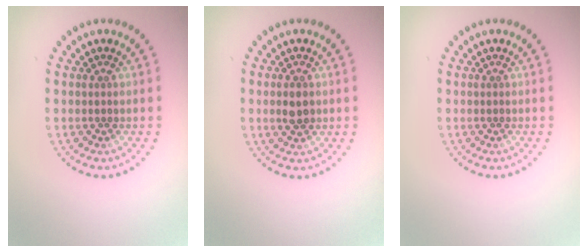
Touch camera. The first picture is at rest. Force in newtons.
{"total": 2.0, "press": 2.0, "slide": 0.1}
{"total": 0.0}